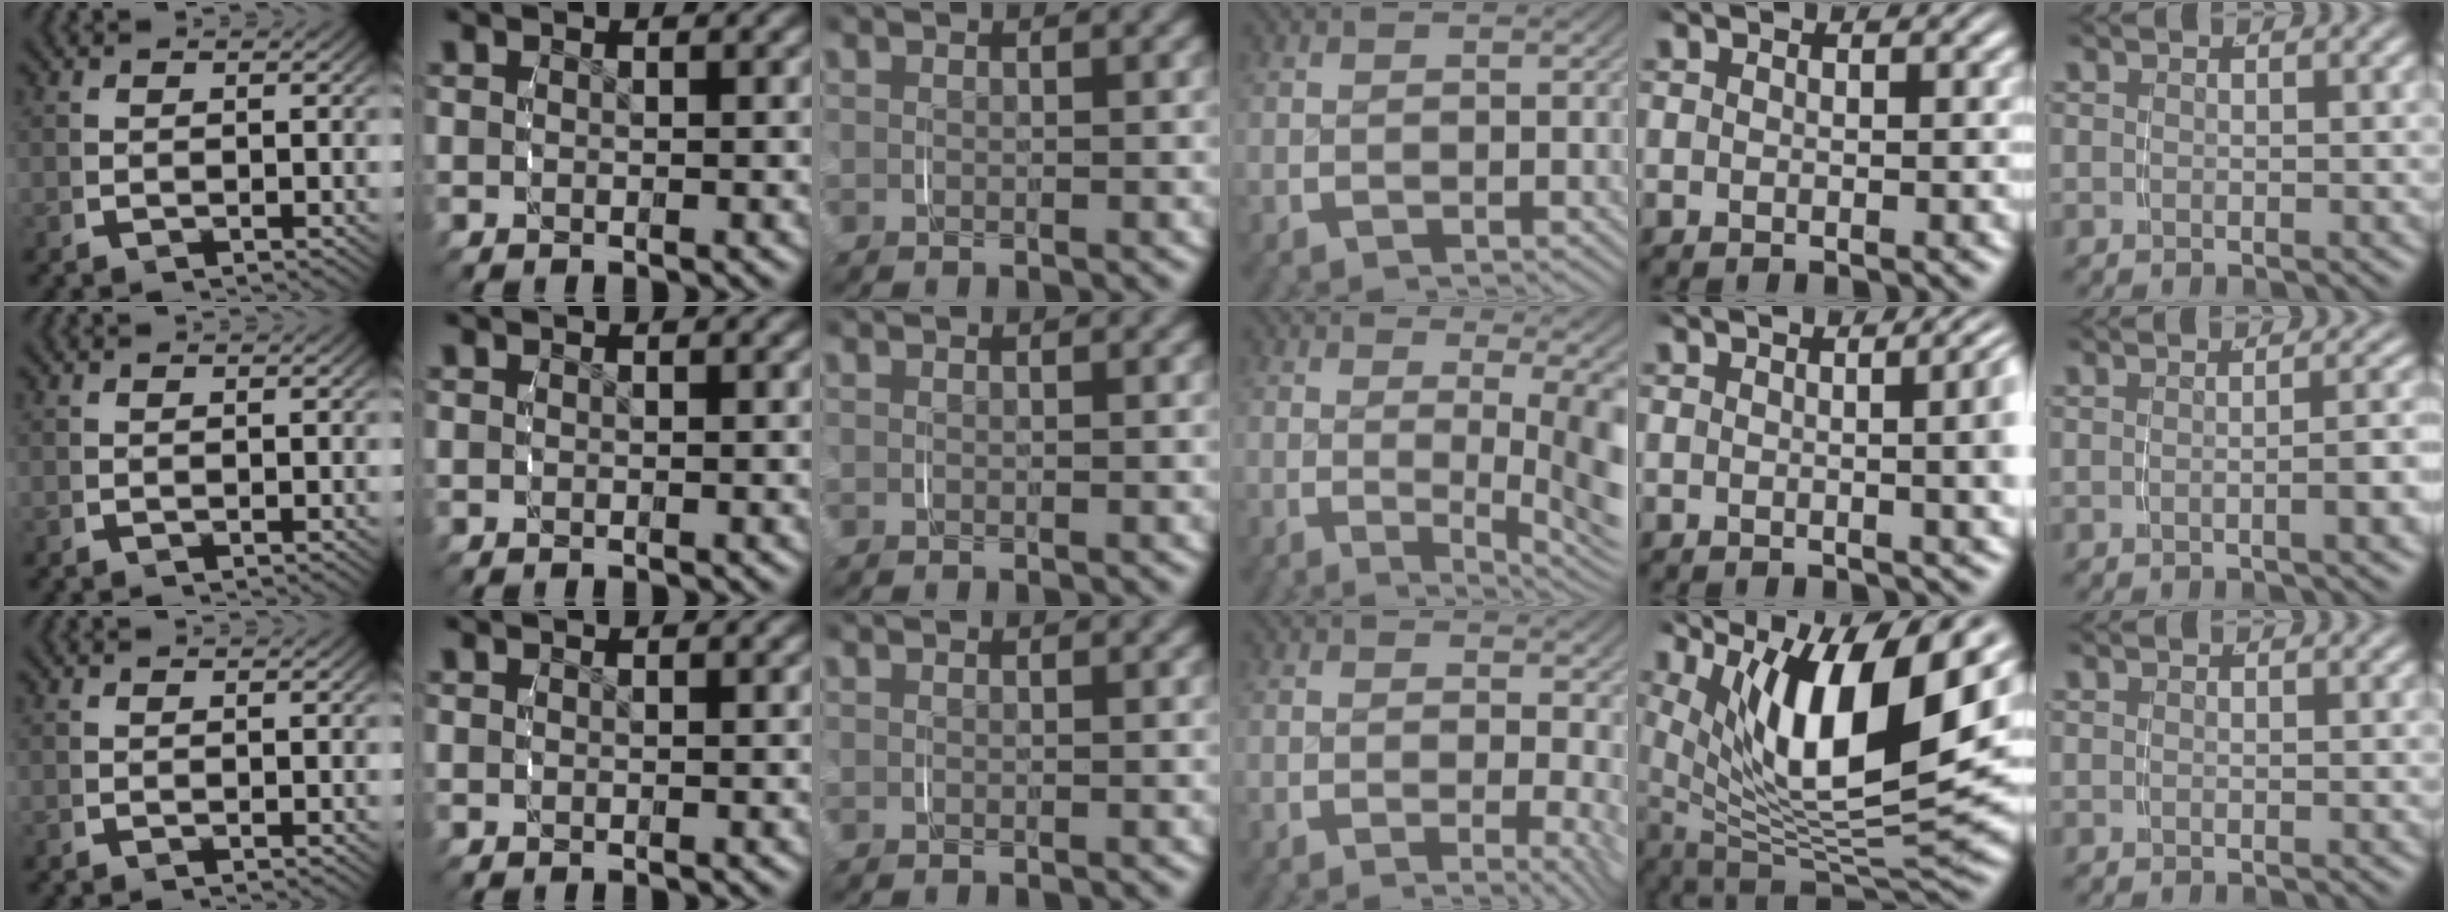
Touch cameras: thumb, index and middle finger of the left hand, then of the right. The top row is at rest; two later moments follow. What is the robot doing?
{"motion": "grasp_and_lifting", "object": "jewelry box"}